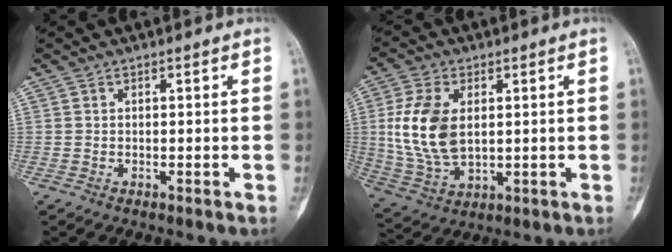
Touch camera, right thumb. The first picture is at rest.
{"total": 13.3, "force": [1.8, 7.9, 10.6], "torque": [-0.217, -0.009, 0.045]}